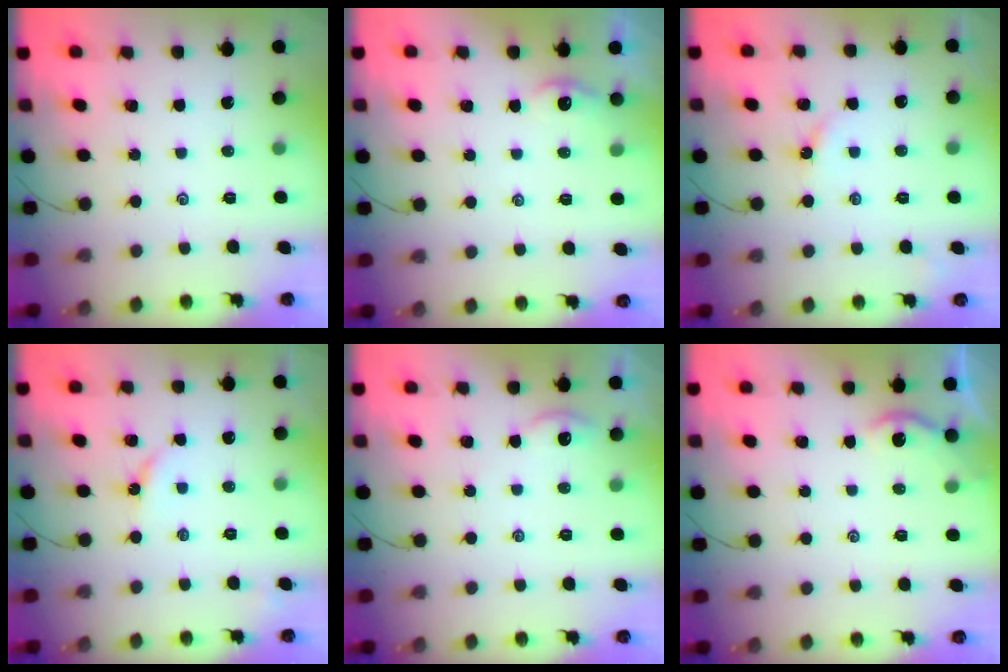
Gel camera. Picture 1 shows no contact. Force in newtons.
{"total": 2.7, "press": 2.7, "slide": 0.3}
{"total": 2.1, "press": 2.1, "slide": 0.3}
{"total": 3.5, "press": 3.5, "slide": 0.3}
{"total": 1.6, "press": 1.5, "slide": 0.3}
{"total": 2.8, "press": 2.8, "slide": 0.3}